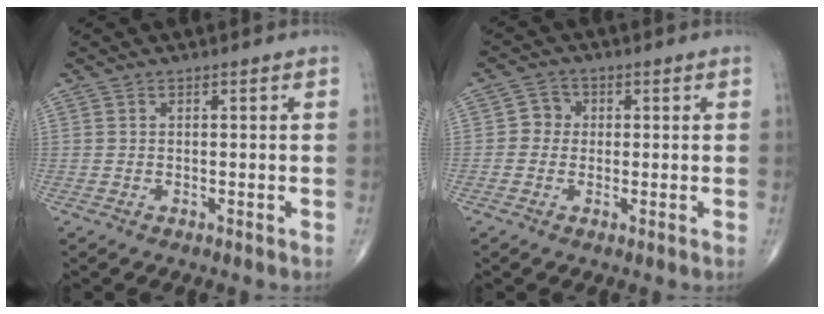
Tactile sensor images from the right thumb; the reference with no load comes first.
{"total": 3.2, "force": [0.0, 3.0, 1.0], "torque": [0.005, 0.009, -0.008]}